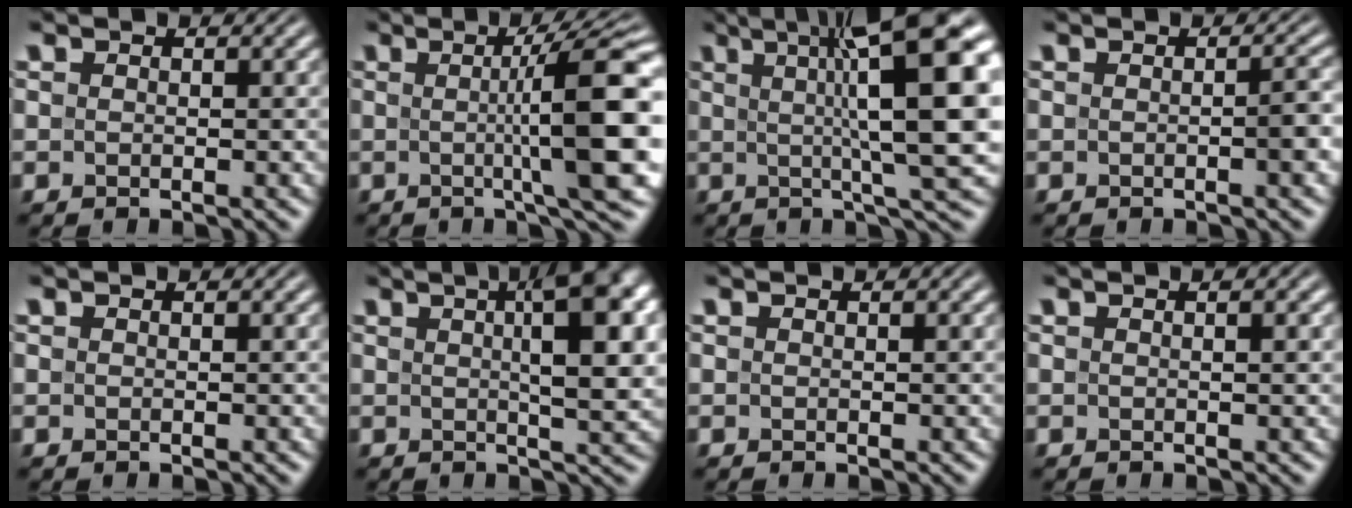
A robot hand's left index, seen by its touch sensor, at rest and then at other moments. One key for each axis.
{"total": 10.0, "fx": 0.3, "fy": 1.7, "fz": 9.8, "tx": -0.123, "ty": 0.007, "tz": 0.003}
{"total": 14.7, "fx": 3.5, "fy": 3.4, "fz": 13.9, "tx": -0.168, "ty": 0.006, "tz": 0.061}
{"total": 1.2, "fx": -0.2, "fy": 0.1, "fz": 1.2, "tx": -0.016, "ty": 0.004, "tz": -0.003}
{"total": 0.0}
{"total": 8.9, "fx": 2.4, "fy": 2.5, "fz": 8.2, "tx": -0.098, "ty": 0.014, "tz": 0.034}
{"total": 0.0}
{"total": 0.8, "fx": 0.3, "fy": 0.2, "fz": 0.8, "tx": -0.010, "ty": 0.006, "tz": 0.002}